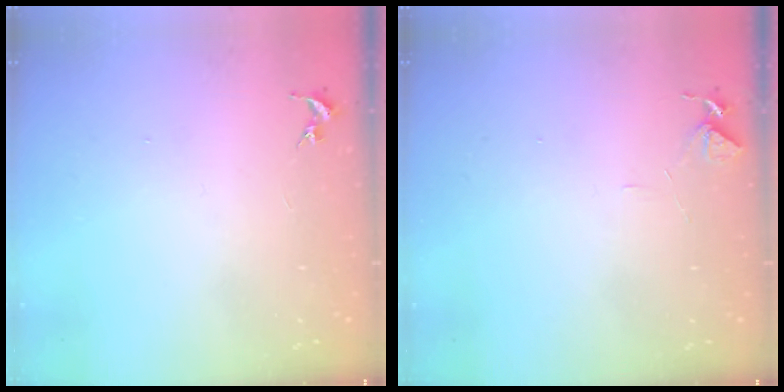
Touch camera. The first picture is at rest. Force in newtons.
{"total": 6.0, "press": 5.9, "slide": 0.6}